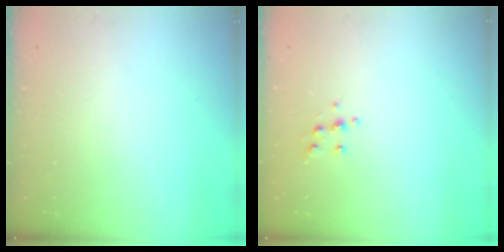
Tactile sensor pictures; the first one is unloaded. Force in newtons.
{"total": 5.1, "press": 5.1, "slide": 0.5}